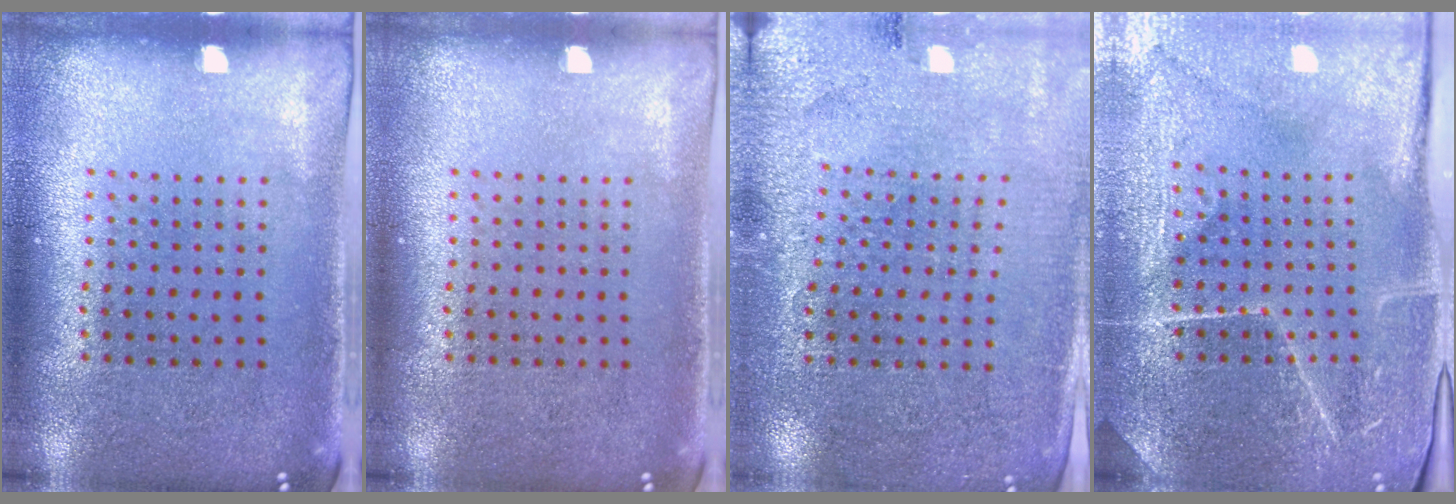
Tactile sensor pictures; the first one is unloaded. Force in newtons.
{"total": 0.0}
{"total": 2.8, "press": 2.8, "slide": 0.5}
{"total": 4.0, "press": 4.0, "slide": 0.6}